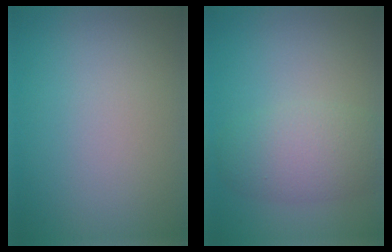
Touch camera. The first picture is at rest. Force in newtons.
{"total": 4.4, "press": 4.4, "slide": 0.1}